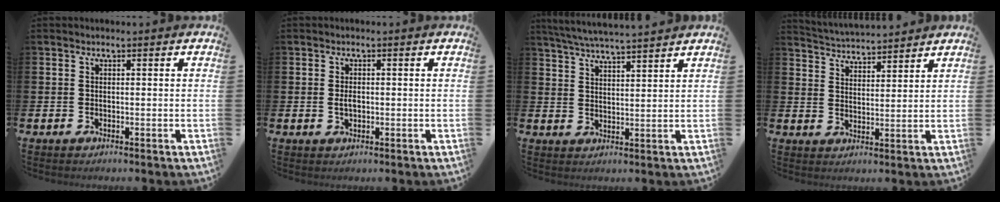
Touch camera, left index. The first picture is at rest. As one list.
[{"total": 1.4, "force": [0.0, 0.8, 1.2], "torque": [-0.015, 0.002, -0.003]}, {"total": 5.2, "force": [5.0, -0.2, 1.1], "torque": [-0.038, -0.023, 0.090]}, {"total": 4.4, "force": [4.3, 0.3, -0.4], "torque": [-0.003, -0.030, 0.077]}]